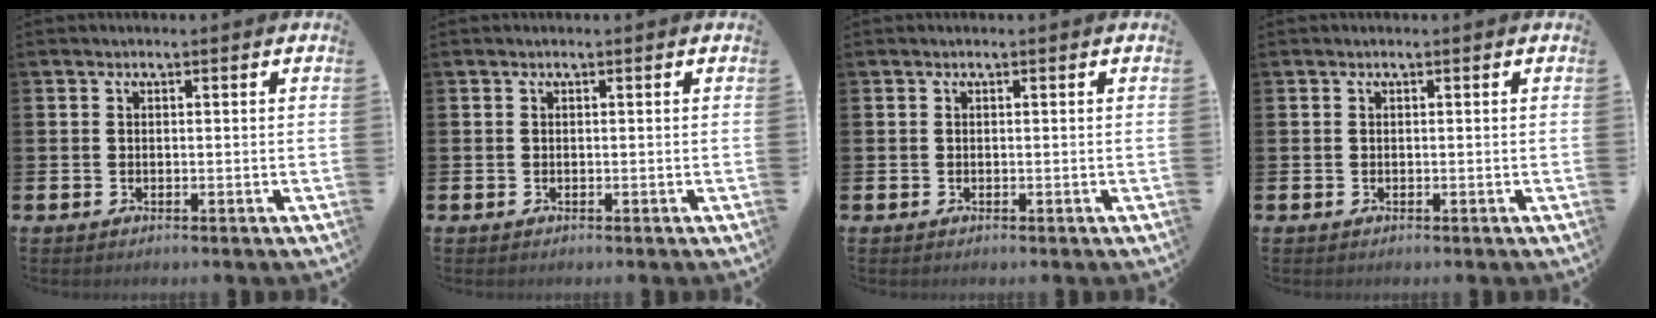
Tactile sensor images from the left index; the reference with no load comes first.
{"total": 0.0}
{"total": 0.0}
{"total": 0.0}